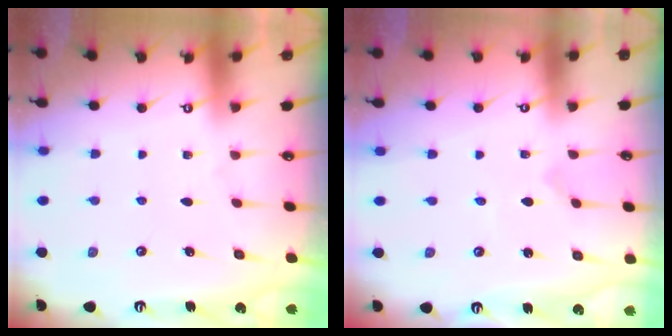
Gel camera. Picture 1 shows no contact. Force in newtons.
{"total": 0.0}